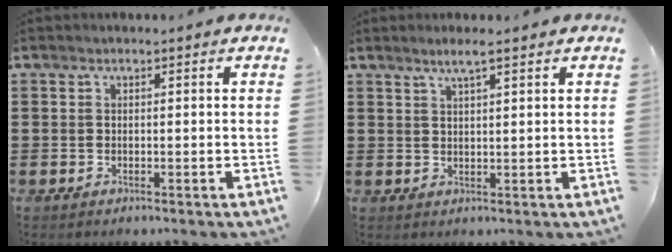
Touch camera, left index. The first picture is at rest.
{"total": 2.7, "force": [2.0, 0.1, 1.8], "torque": [-0.038, 0.002, 0.035]}